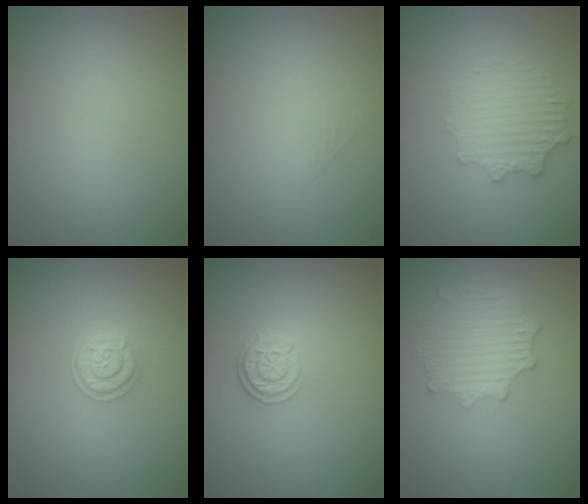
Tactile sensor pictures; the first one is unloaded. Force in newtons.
{"total": 0.6, "press": 0.6, "slide": 0.0}
{"total": 2.6, "press": 2.5, "slide": 0.9}
{"total": 2.4, "press": 2.1, "slide": 1.1}
{"total": 2.9, "press": 2.4, "slide": 1.7}
{"total": 4.3, "press": 3.5, "slide": 2.5}